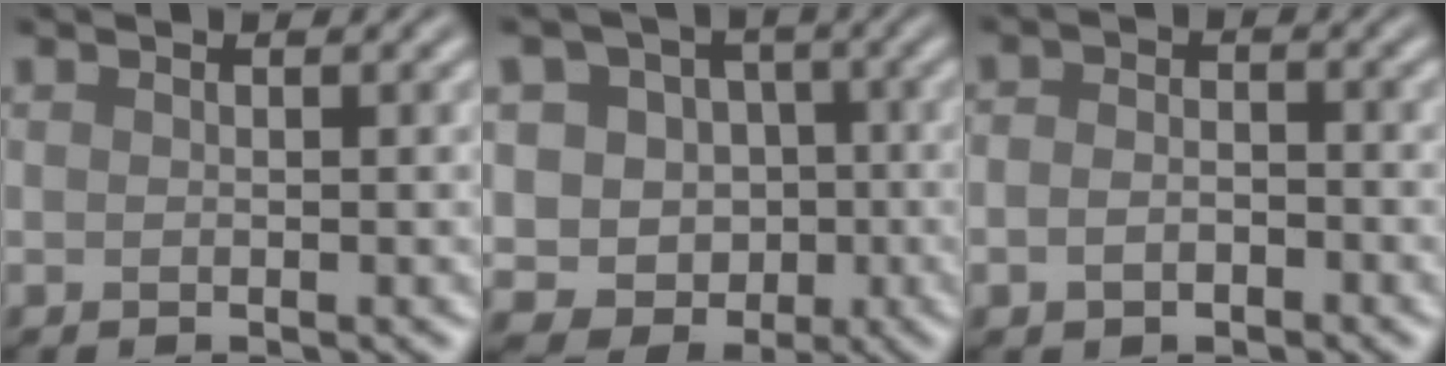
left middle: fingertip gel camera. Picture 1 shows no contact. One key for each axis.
{"total": 8.1, "fx": -0.8, "fy": 7.4, "fz": 3.1, "tx": -0.034, "ty": 0.025, "tz": -0.043}
{"total": 2.2, "fx": -0.9, "fy": 1.5, "fz": 1.3, "tx": -0.024, "ty": 0.000, "tz": -0.022}